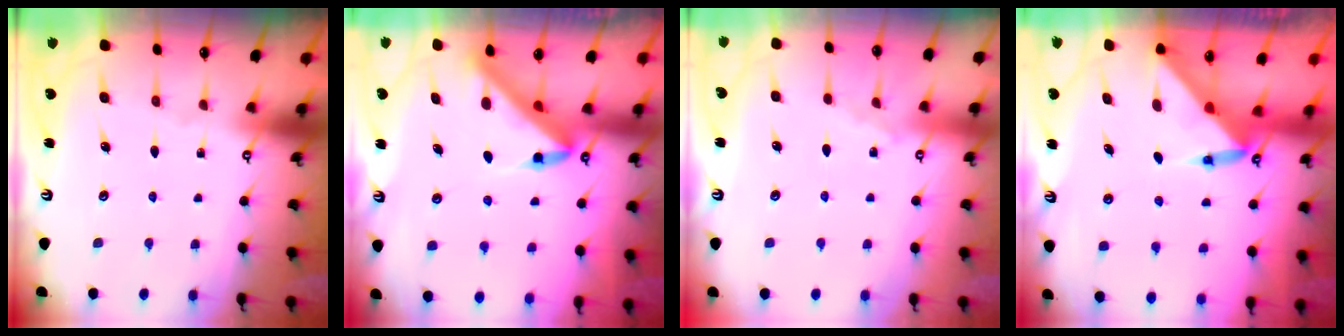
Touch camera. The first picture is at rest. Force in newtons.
{"total": 5.9, "press": 5.9, "slide": 0.2}
{"total": 2.8, "press": 2.8, "slide": 0.5}
{"total": 3.9, "press": 3.9, "slide": 0.5}